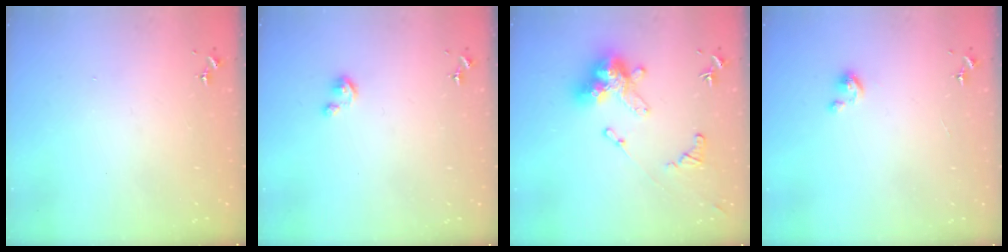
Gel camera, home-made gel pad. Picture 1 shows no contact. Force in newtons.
{"total": 2.6, "press": 2.6, "slide": 0.3}
{"total": 16.1, "press": 16.0, "slide": 1.6}
{"total": 2.4, "press": 2.4, "slide": 0.2}